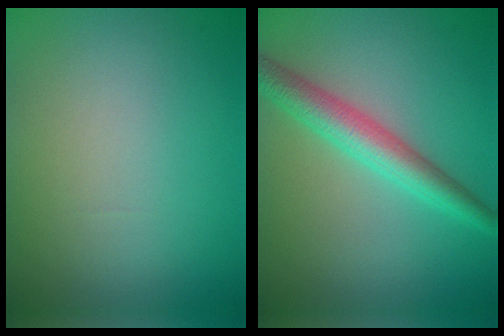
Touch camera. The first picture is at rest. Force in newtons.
{"total": 4.1, "press": 4.1, "slide": 0.1}